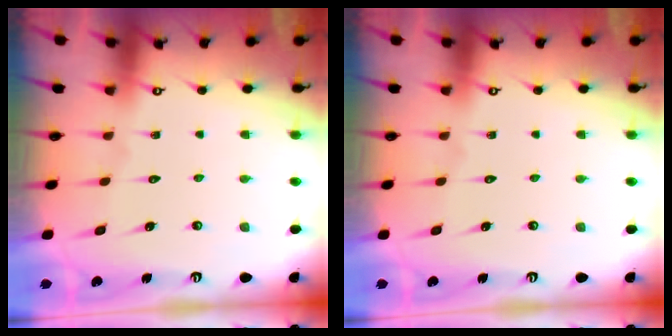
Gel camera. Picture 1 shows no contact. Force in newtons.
{"total": 0.0}